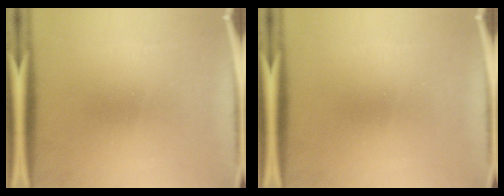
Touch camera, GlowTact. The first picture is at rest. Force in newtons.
{"total": 0.0}